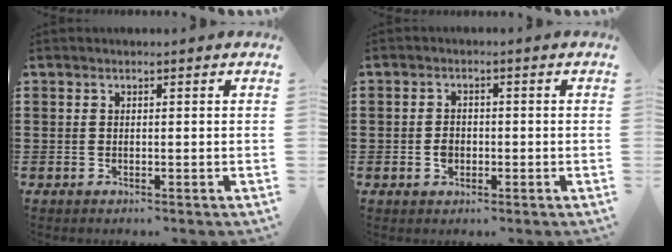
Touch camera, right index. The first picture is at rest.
{"total": 2.0, "force": [-0.6, 1.6, 1.1], "torque": [-0.024, 0.002, -0.013]}